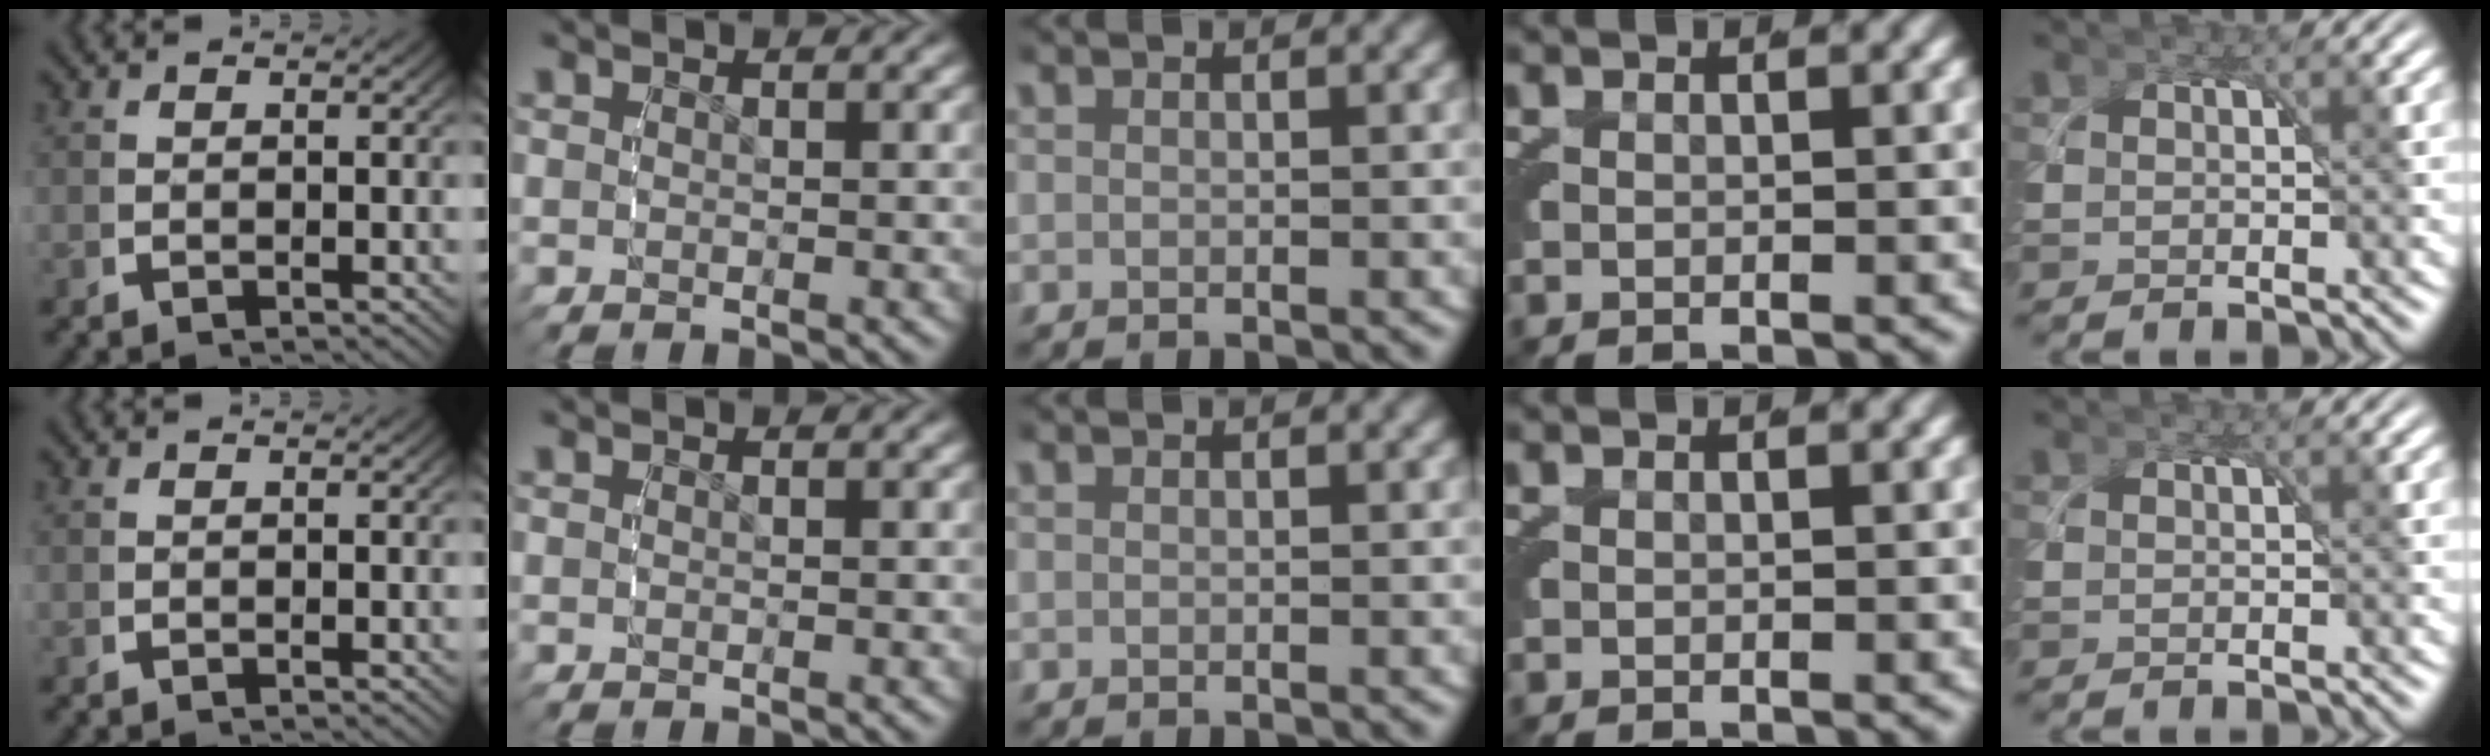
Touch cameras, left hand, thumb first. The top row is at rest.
{}